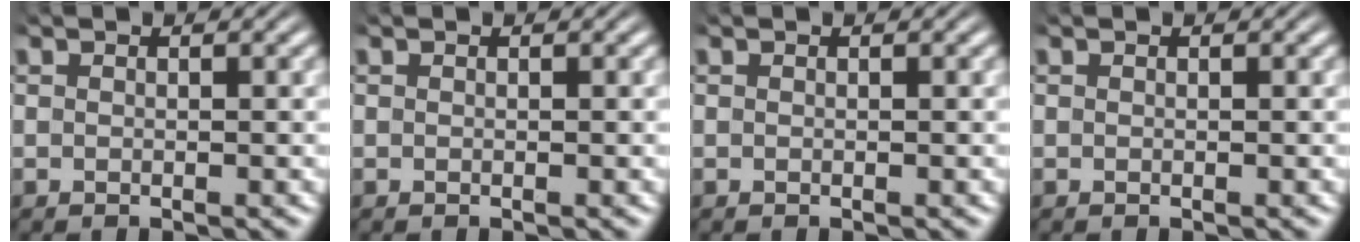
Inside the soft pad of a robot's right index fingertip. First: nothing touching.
{"total": 0.0}
{"total": 0.0}
{"total": 0.0}